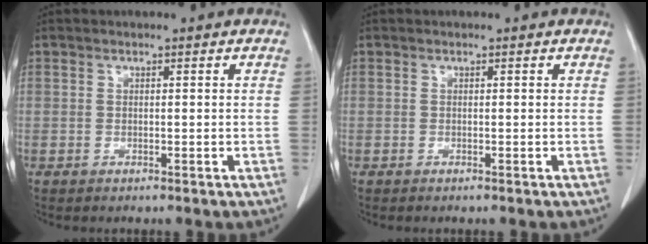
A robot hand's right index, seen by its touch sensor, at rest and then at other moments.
{"total": 0.0}